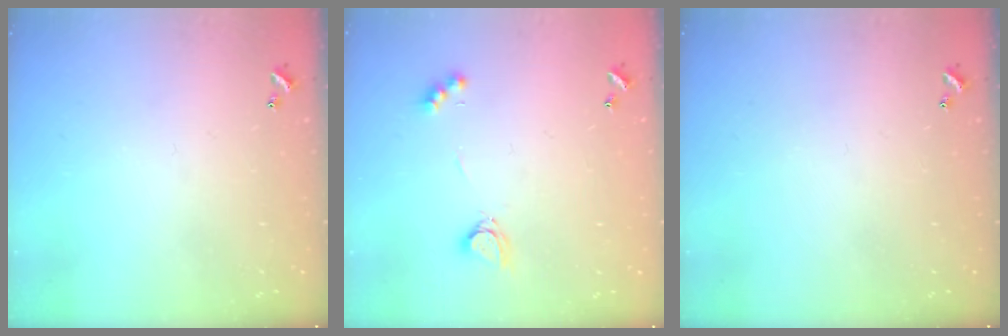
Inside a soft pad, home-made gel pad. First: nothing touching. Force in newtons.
{"total": 2.8, "press": 2.8, "slide": 0.5}
{"total": 0.0}